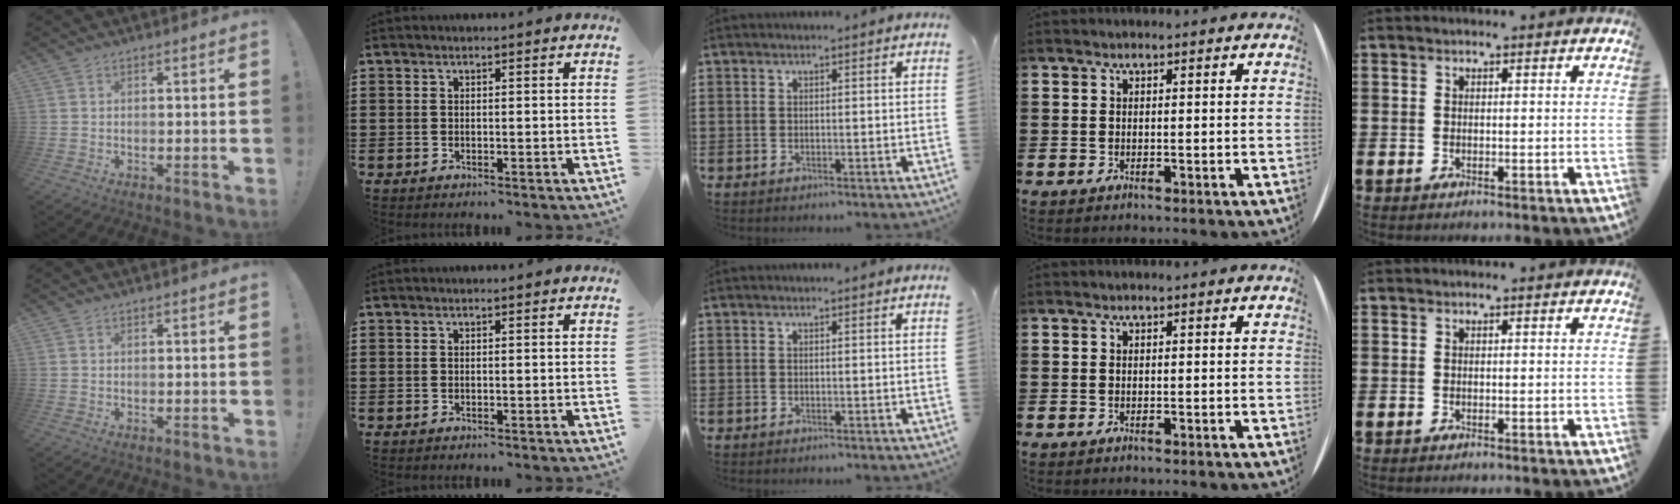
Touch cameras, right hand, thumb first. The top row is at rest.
{}